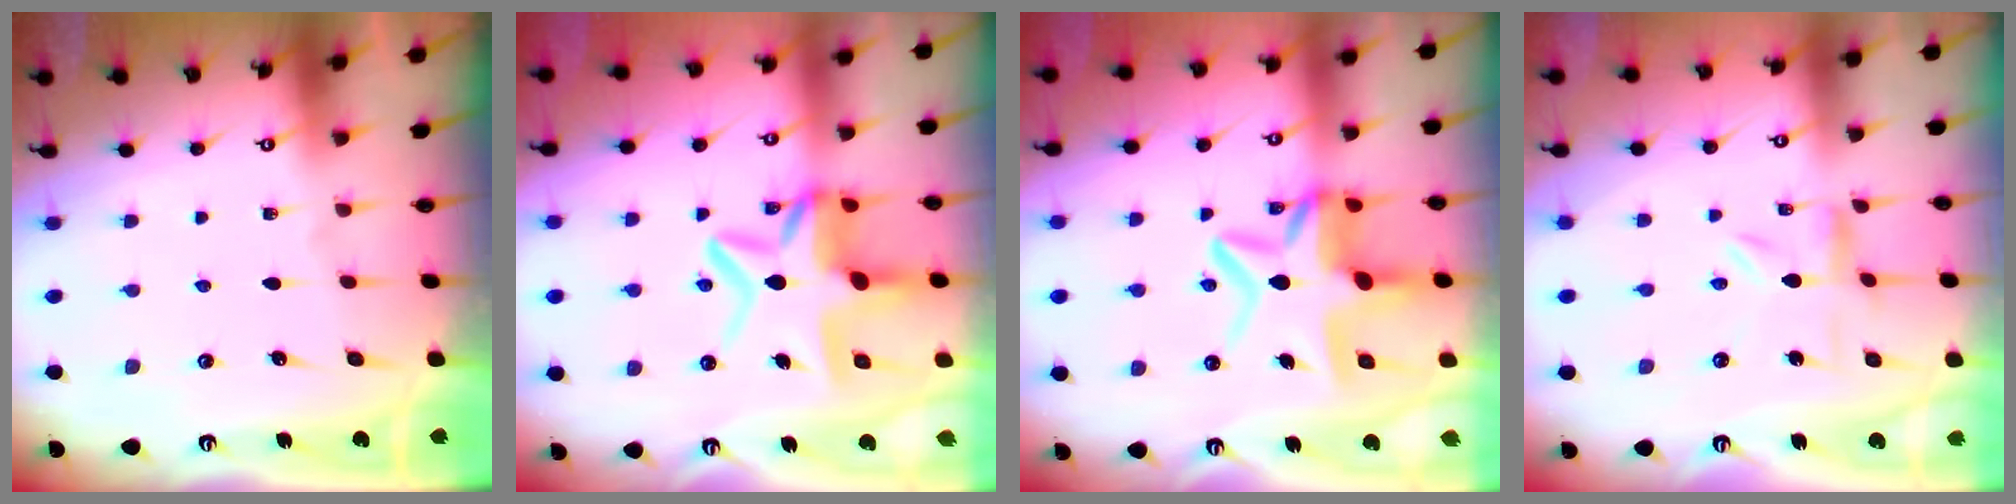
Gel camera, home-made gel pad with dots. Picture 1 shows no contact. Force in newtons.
{"total": 13.2, "press": 13.1, "slide": 2.1}
{"total": 13.2, "press": 13.1, "slide": 2.1}
{"total": 2.1, "press": 2.1, "slide": 0.2}